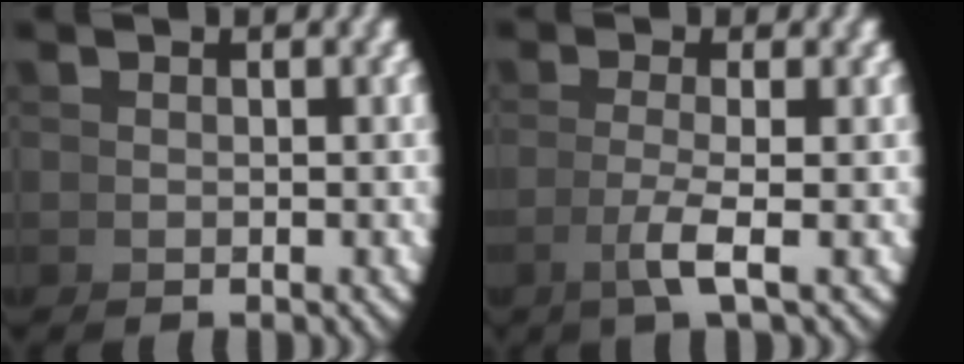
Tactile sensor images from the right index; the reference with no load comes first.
{"total": 2.8, "force": [-0.5, -0.6, 2.7], "torque": [-0.053, -0.006, -0.002]}